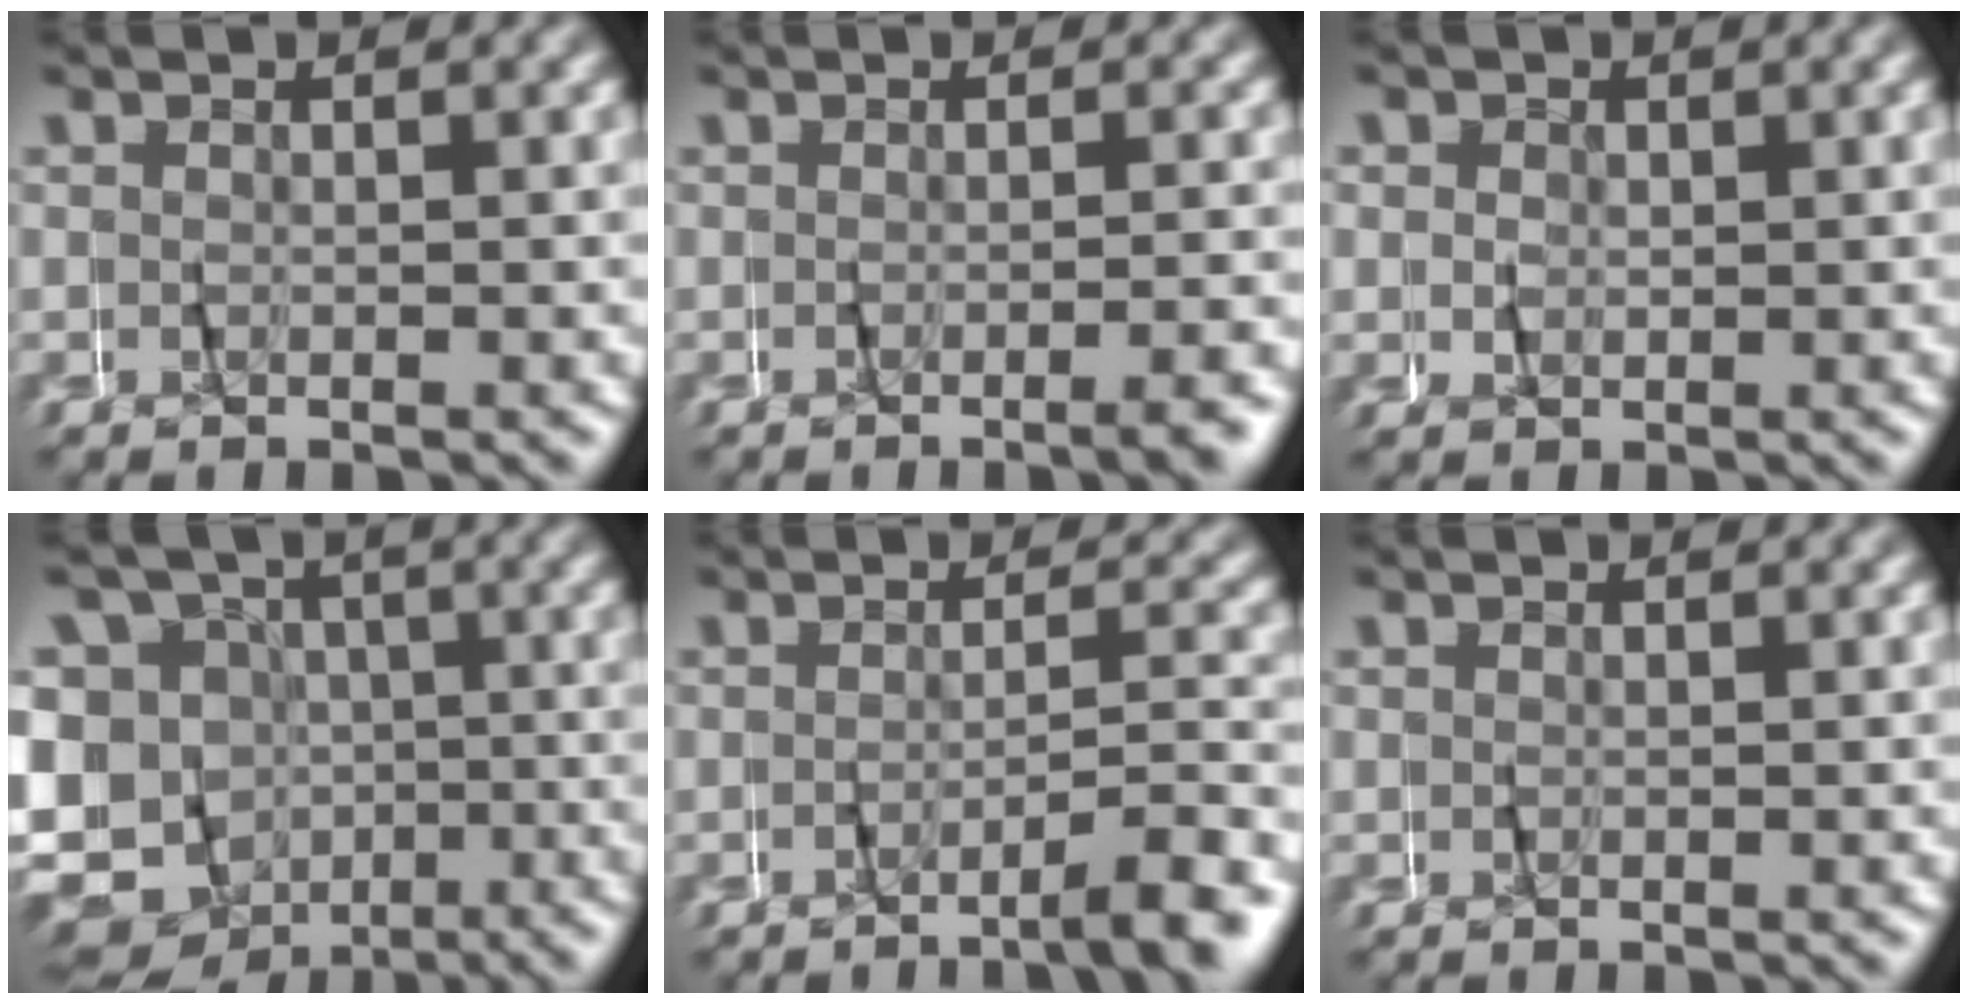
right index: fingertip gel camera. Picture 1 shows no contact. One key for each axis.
{"total": 1.8, "fx": -1.6, "fy": -0.7, "fz": 0.4, "tx": -0.003, "ty": 0.006, "tz": -0.029}
{"total": 1.2, "fx": 0.8, "fy": 0.5, "fz": -0.7, "tx": 0.014, "ty": 0.001, "tz": 0.013}
{"total": 15.7, "fx": -4.6, "fy": 14.2, "fz": 4.8, "tx": -0.136, "ty": -0.056, "tz": -0.082}
{"total": 3.6, "fx": -3.2, "fy": -0.5, "fz": 1.7, "tx": -0.022, "ty": 0.003, "tz": -0.058}
{"total": 0.0}